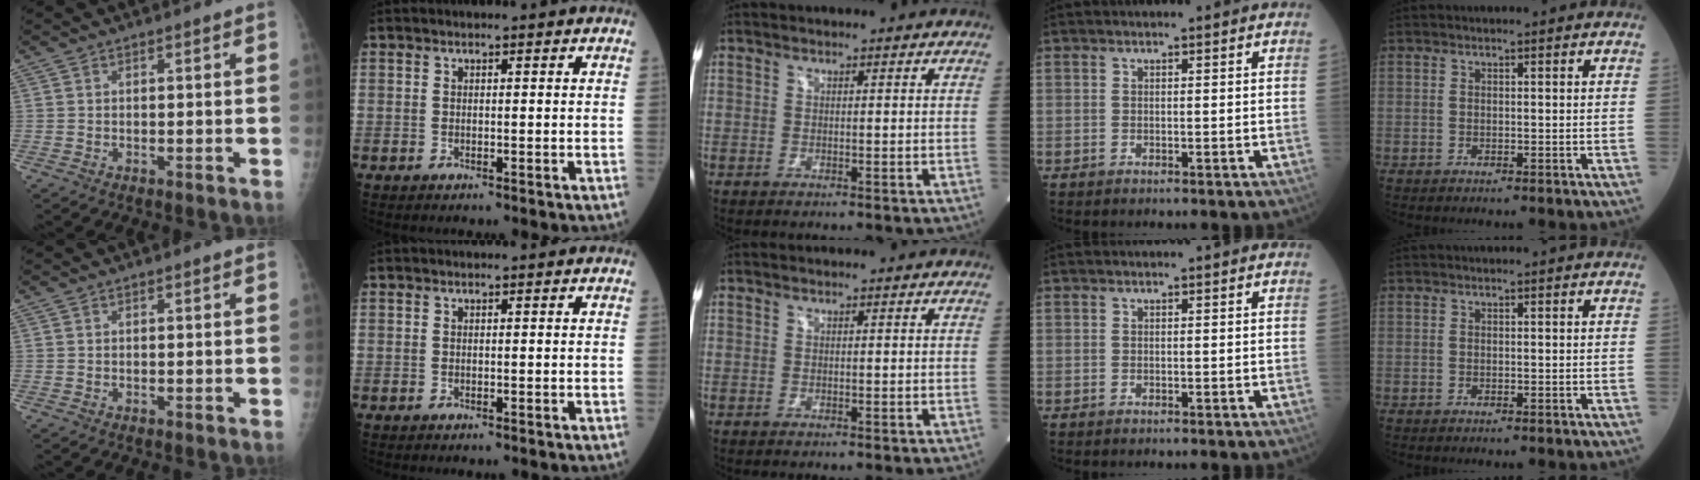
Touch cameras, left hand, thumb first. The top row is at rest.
{}